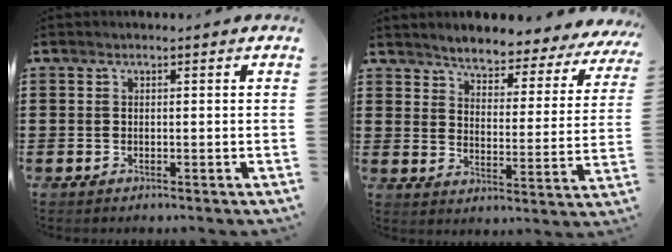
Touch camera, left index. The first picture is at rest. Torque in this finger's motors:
{"motor_torque": [2.14, 0.00, 0.79, 0.11]}